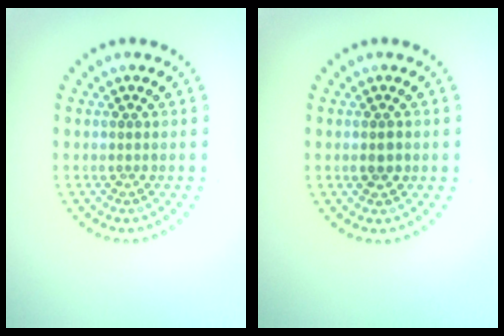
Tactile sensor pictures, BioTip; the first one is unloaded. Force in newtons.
{"total": 1.1, "press": 1.1, "slide": 0.2}